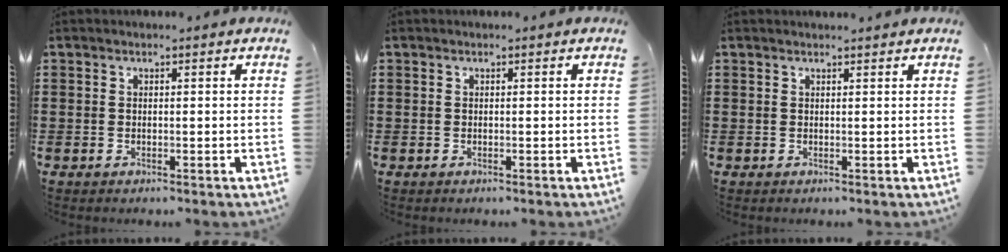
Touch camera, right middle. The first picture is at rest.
{"total": 0.0}
{"total": 0.8, "force": [0.7, -0.2, 0.2], "torque": [-0.004, -0.003, 0.015]}